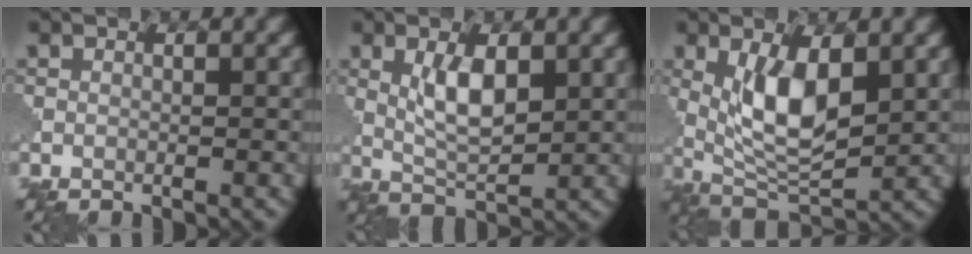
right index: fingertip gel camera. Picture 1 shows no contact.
{"total": 4.2, "force": [1.4, 1.7, 3.6], "torque": [-0.073, -0.003, 0.031]}
{"total": 6.6, "force": [1.6, 2.8, 5.8], "torque": [-0.117, -0.011, 0.034]}